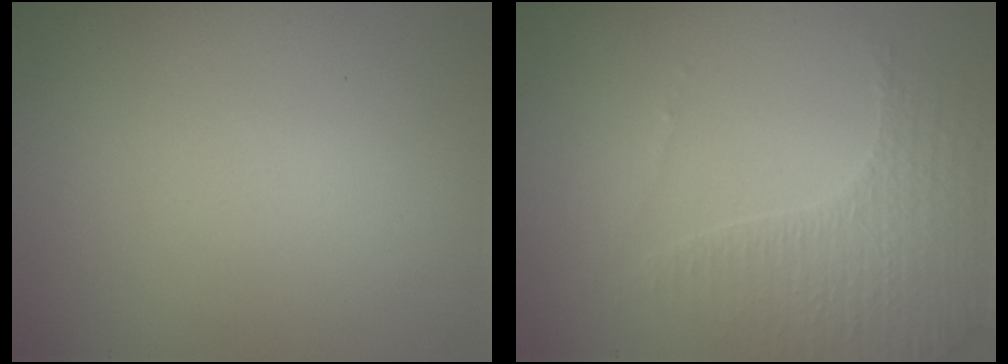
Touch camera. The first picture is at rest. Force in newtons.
{"total": 4.3, "press": 3.0, "slide": 3.1}